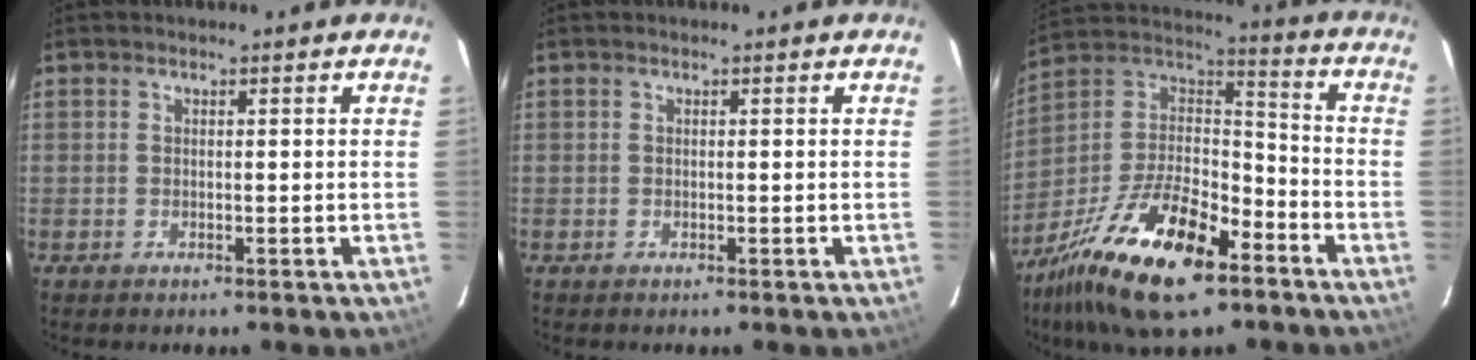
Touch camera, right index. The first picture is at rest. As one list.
[{"total": 0.0}, {"total": 23.4, "force": [-13.6, 9.8, 16.3], "torque": [-0.326, -0.008, -0.242]}]